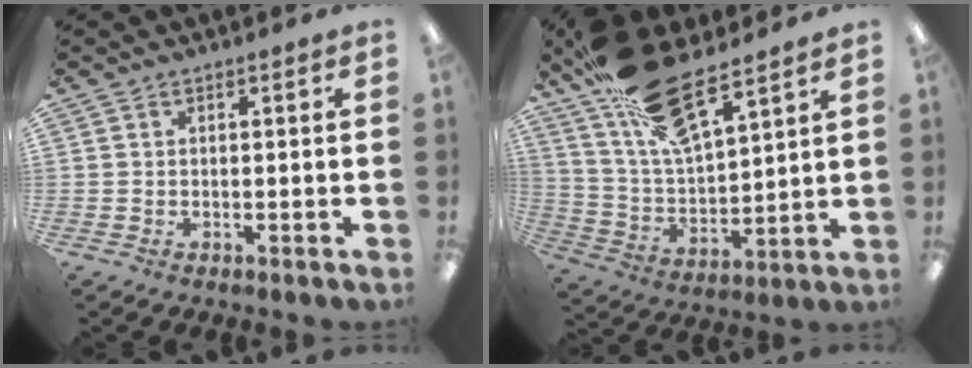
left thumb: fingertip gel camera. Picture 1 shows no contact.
{"total": 18.7, "force": [13.6, 6.1, 11.3], "torque": [-0.215, -0.068, 0.243]}